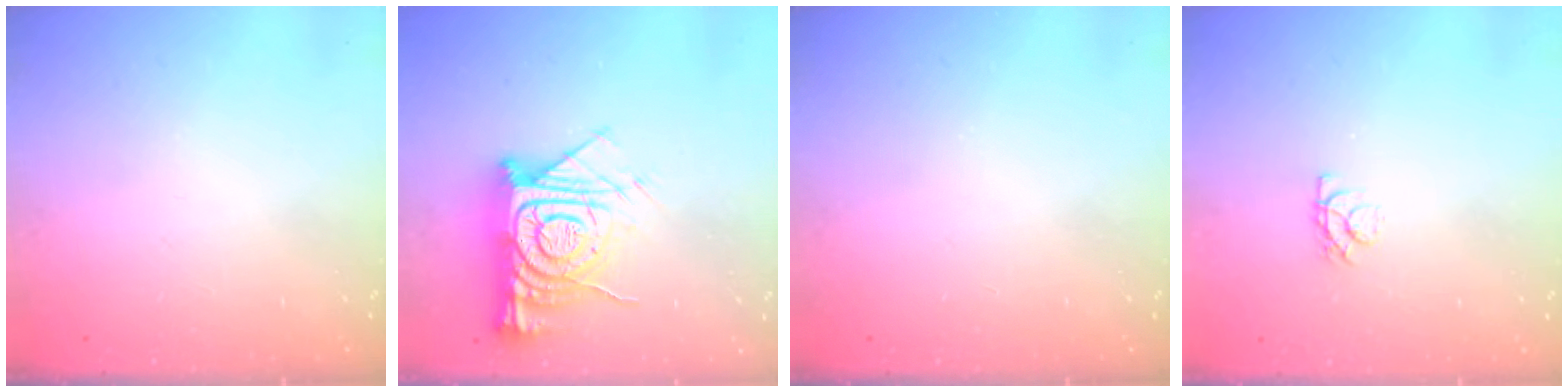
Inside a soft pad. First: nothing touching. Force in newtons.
{"total": 16.1, "press": 16.0, "slide": 1.6}
{"total": 0.0}
{"total": 4.2, "press": 4.2, "slide": 0.5}